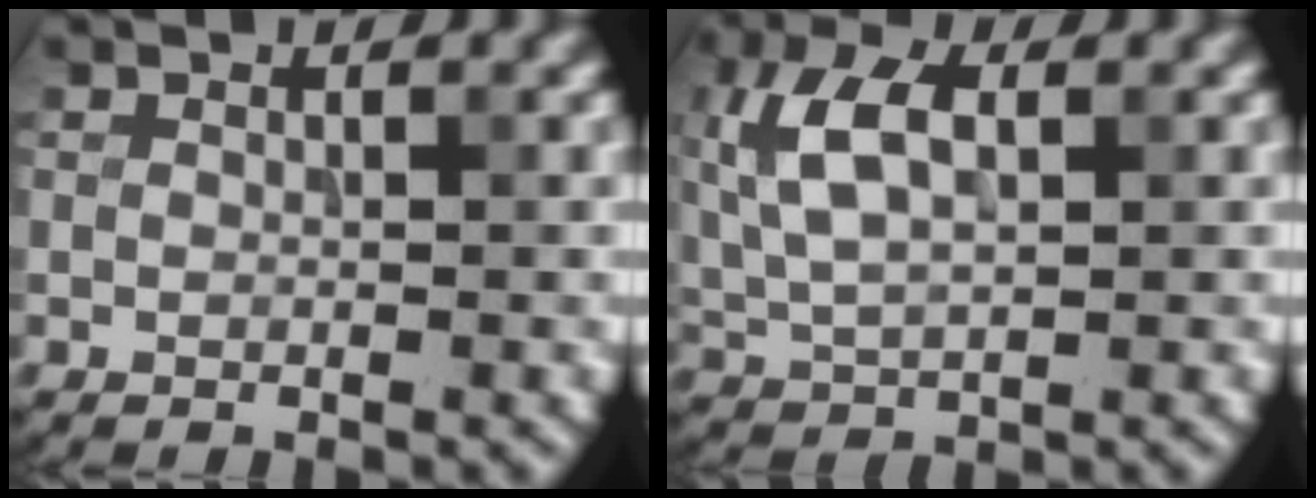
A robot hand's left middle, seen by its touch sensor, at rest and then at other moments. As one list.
[{"total": 6.7, "force": [1.6, 3.5, 5.4], "torque": [-0.120, 0.013, 0.026]}]